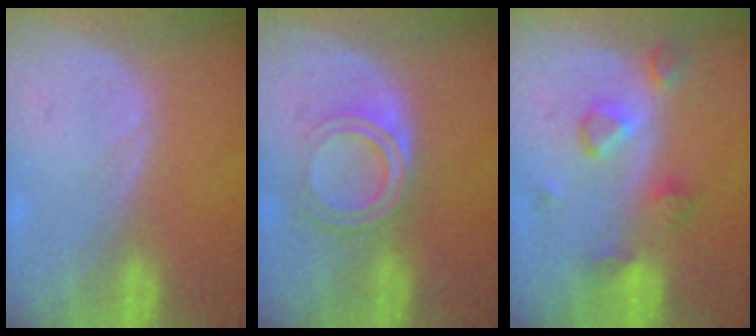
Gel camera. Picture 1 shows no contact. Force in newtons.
{"total": 4.7, "press": 4.6, "slide": 0.9}
{"total": 4.8, "press": 4.8, "slide": 0.7}